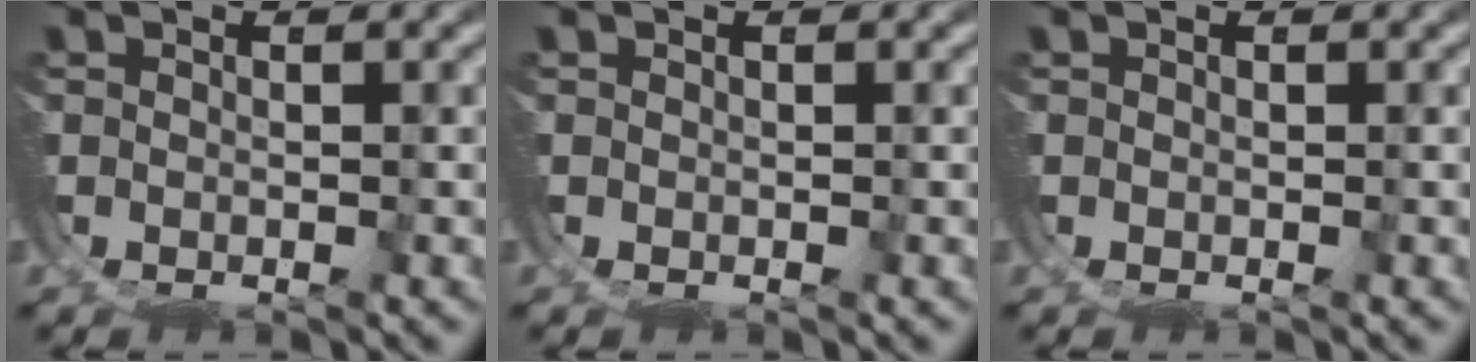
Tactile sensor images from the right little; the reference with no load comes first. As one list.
[{"total": 0.0}, {"total": 0.0}]